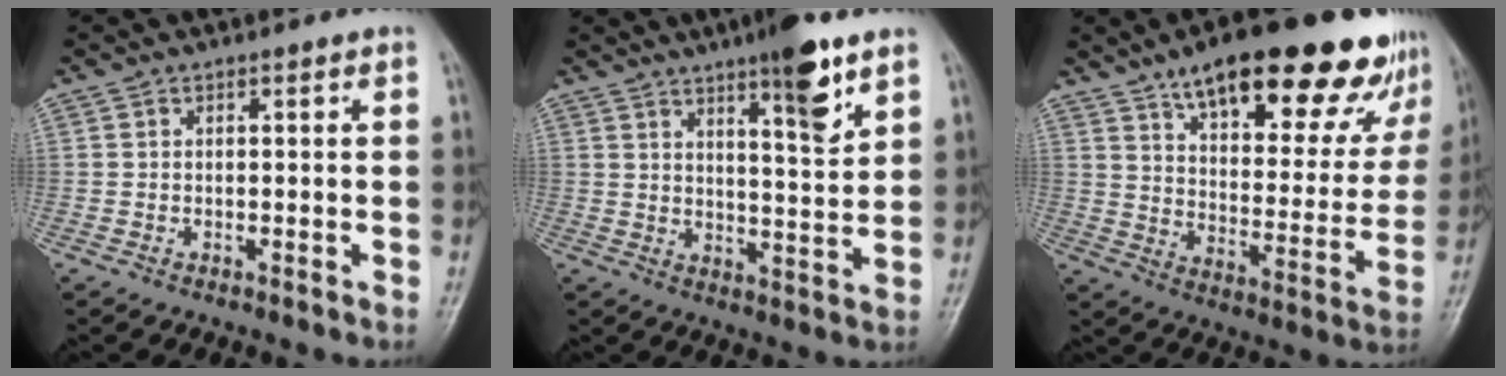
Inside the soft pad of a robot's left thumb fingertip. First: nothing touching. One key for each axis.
{"total": 10.5, "fx": 6.5, "fy": 2.0, "fz": 8.0, "tx": -0.105, "ty": -0.040, "tz": 0.097}
{"total": 27.4, "fx": 18.8, "fy": 9.5, "fz": 17.5, "tx": -0.205, "ty": -0.056, "tz": 0.269}